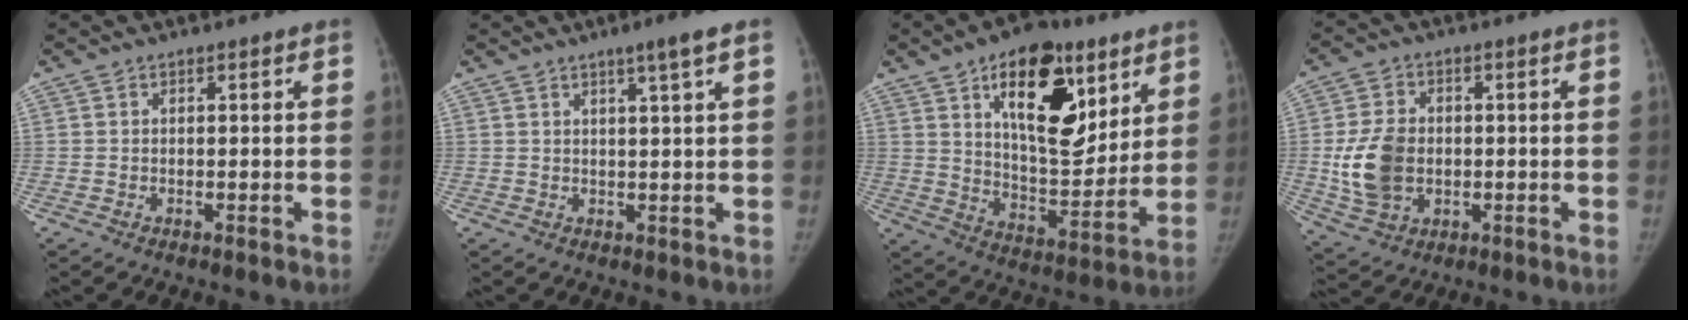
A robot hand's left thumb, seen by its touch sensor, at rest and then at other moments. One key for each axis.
{"total": 4.1, "fx": 2.3, "fy": -0.3, "fz": 3.3, "tx": -0.055, "ty": -0.009, "tz": 0.037}
{"total": 21.5, "fx": 10.2, "fy": 10.7, "fz": 15.7, "tx": -0.188, "ty": -0.050, "tz": 0.167}
{"total": 10.6, "fx": -0.5, "fy": 7.9, "fz": 7.1, "tx": -0.123, "ty": 0.001, "tz": 0.000}